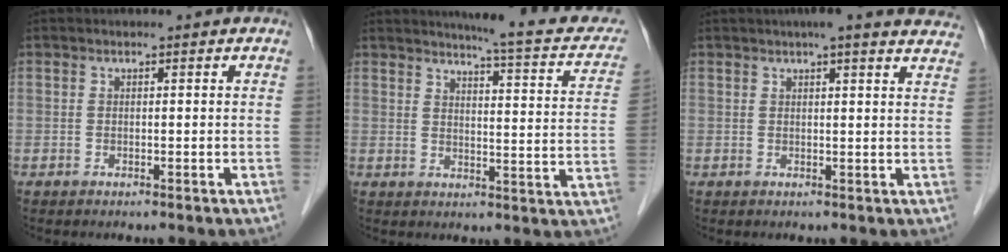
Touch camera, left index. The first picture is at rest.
{"total": 14.5, "force": [12.7, 2.0, 6.8], "torque": [-0.074, -0.024, 0.134]}
{"total": 12.7, "force": [11.1, 1.6, 5.8], "torque": [-0.062, 0.014, 0.113]}